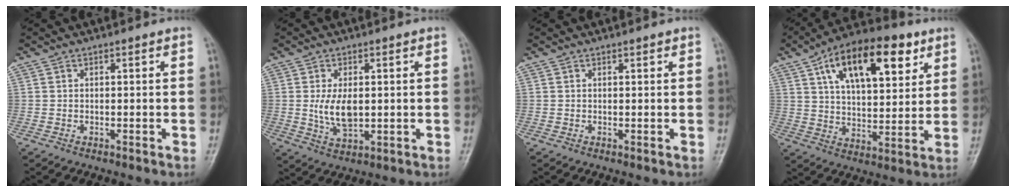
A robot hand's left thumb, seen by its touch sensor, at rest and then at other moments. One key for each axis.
{"total": 6.7, "fx": 0.3, "fy": 3.7, "fz": 5.6, "tx": -0.103, "ty": -0.009, "tz": 0.012}
{"total": 0.6, "fx": 0.5, "fy": 0.2, "fz": 0.4, "tx": -0.005, "ty": -0.002, "tz": 0.005}
{"total": 19.5, "fx": 9.0, "fy": 9.2, "fz": 14.6, "tx": -0.200, "ty": -0.017, "tz": 0.147}